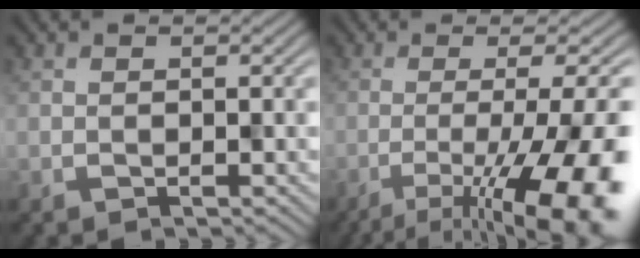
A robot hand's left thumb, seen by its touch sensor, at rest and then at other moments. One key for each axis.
{"total": 14.7, "fx": -6.5, "fy": 4.0, "fz": 12.6, "tx": -0.154, "ty": -0.010, "tz": -0.089}